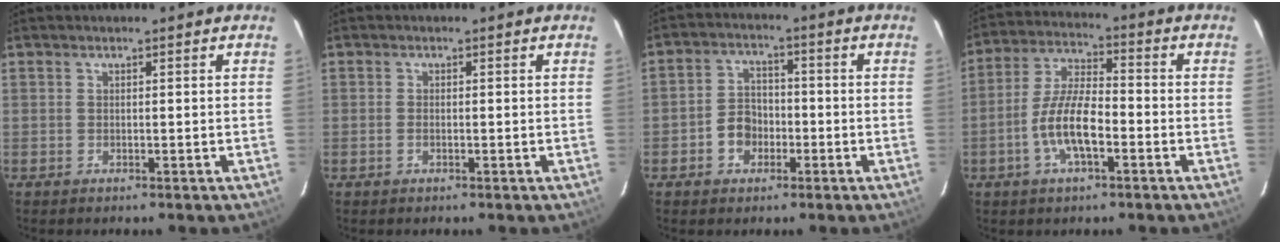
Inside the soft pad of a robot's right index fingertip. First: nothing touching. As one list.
[{"total": 1.0, "force": [-0.4, 0.6, 0.7], "torque": [-0.015, -0.001, -0.008]}, {"total": 5.9, "force": [-2.3, 4.8, 2.5], "torque": [-0.052, 0.019, -0.033]}, {"total": 10.1, "force": [-3.6, 3.4, 8.8], "torque": [-0.182, 0.004, -0.068]}]